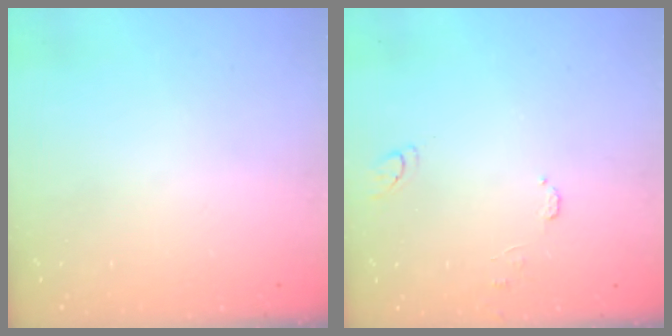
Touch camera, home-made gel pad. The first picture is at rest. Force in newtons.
{"total": 6.0, "press": 5.9, "slide": 0.6}